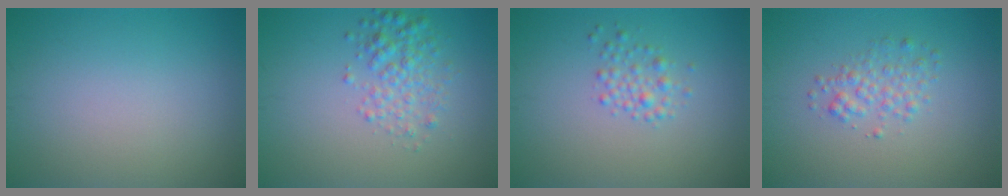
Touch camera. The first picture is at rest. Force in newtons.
{"total": 2.8, "press": 2.8, "slide": 0.0}
{"total": 1.7, "press": 1.7, "slide": 0.1}
{"total": 2.0, "press": 2.0, "slide": 0.1}